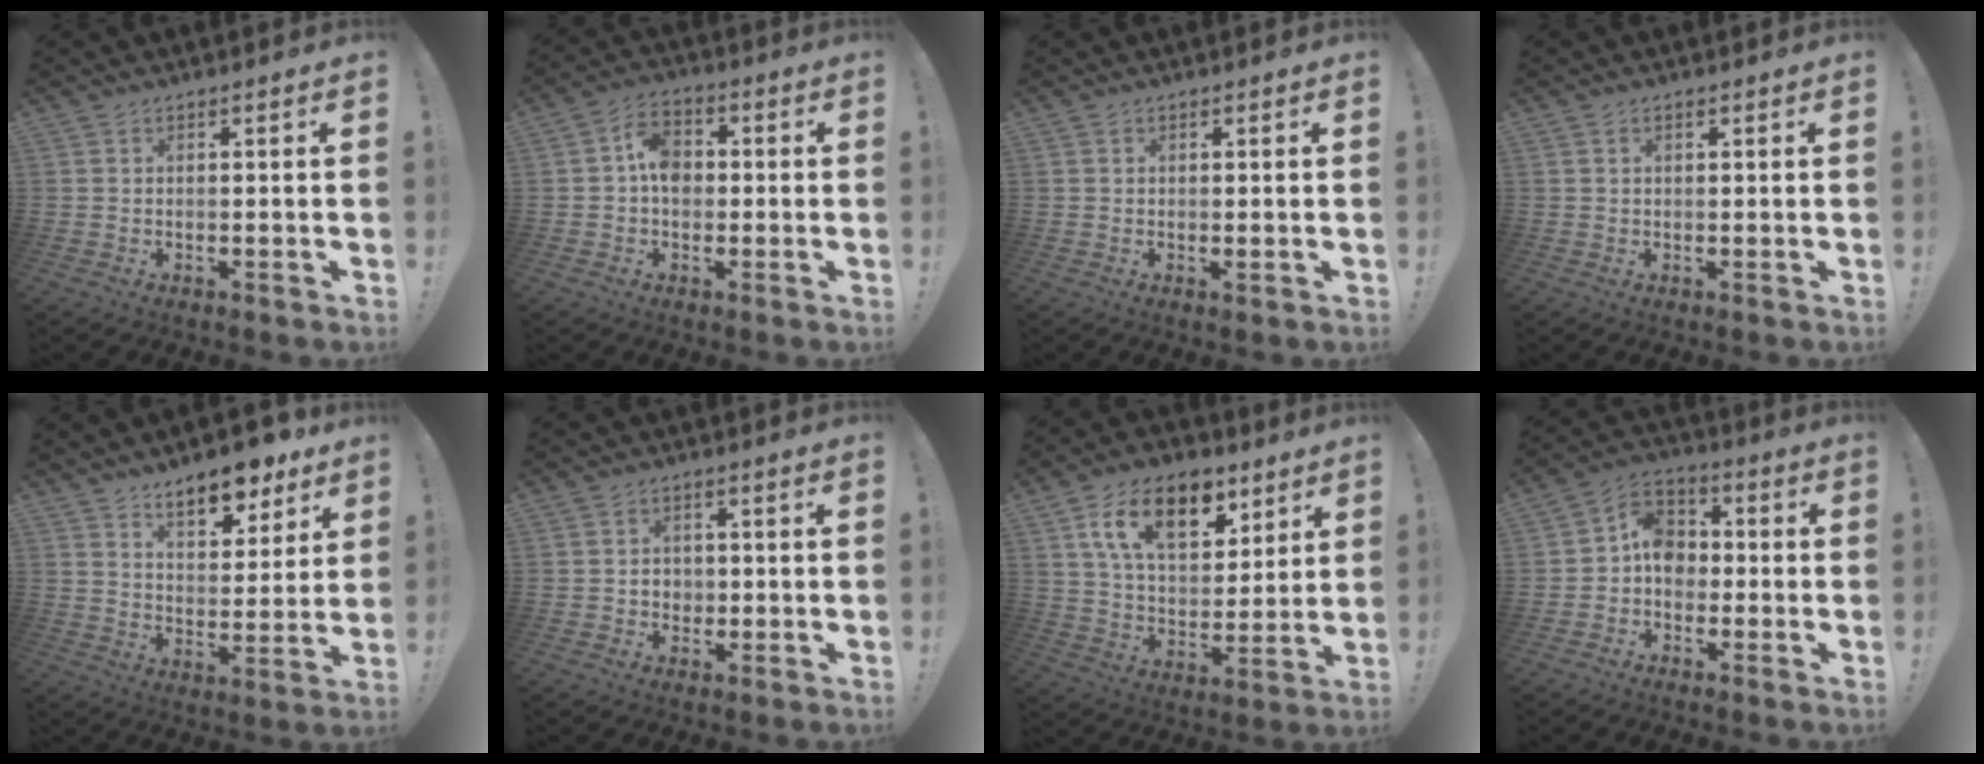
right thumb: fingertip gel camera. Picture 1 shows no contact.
{"total": 8.0, "force": [0.2, 6.1, 5.2], "torque": [-0.078, 0.016, 0.006]}
{"total": 0.6, "force": [0.2, 0.1, 0.6], "torque": [-0.007, -0.003, 0.003]}
{"total": 0.7, "force": [0.4, 0.2, 0.5], "torque": [-0.005, 0.000, 0.006]}
{"total": 11.7, "force": [9.0, 4.7, 5.8], "torque": [-0.078, -0.061, 0.157]}
{"total": 3.4, "force": [-0.5, 3.2, 1.1], "torque": [-0.014, 0.000, -0.010]}
{"total": 18.3, "force": [9.5, 10.2, 11.9], "torque": [-0.188, -0.033, 0.169]}
{"total": 9.7, "force": [-1.2, 8.2, 5.0], "torque": [-0.080, 0.023, -0.015]}